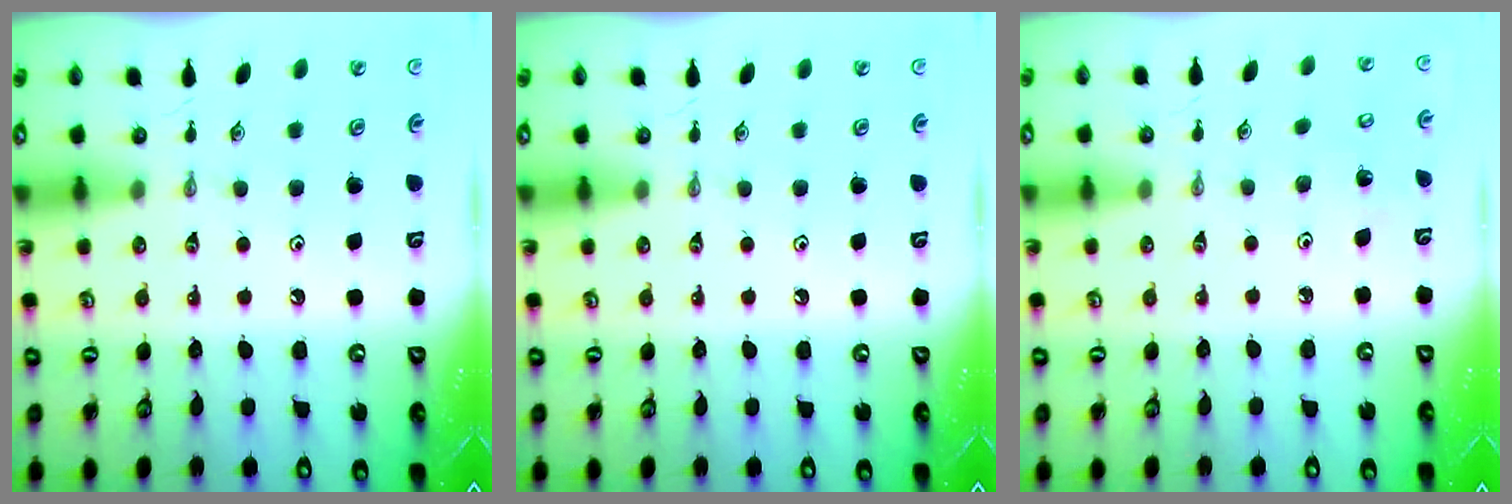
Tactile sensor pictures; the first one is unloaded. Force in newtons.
{"total": 0.0}
{"total": 2.8, "press": 2.8, "slide": 0.2}